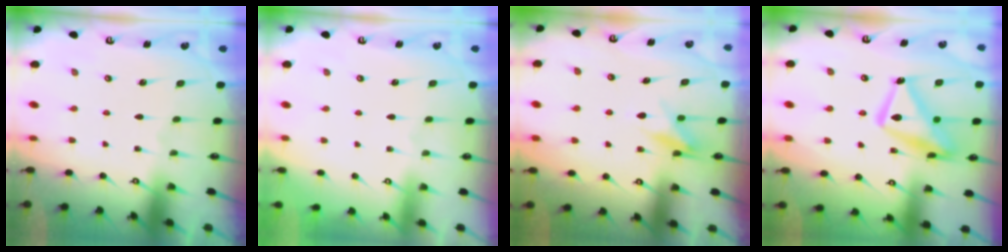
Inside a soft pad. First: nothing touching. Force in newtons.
{"total": 3.8, "press": 3.8, "slide": 0.1}
{"total": 7.7, "press": 7.6, "slide": 1.2}
{"total": 15.7, "press": 15.7, "slide": 1.3}